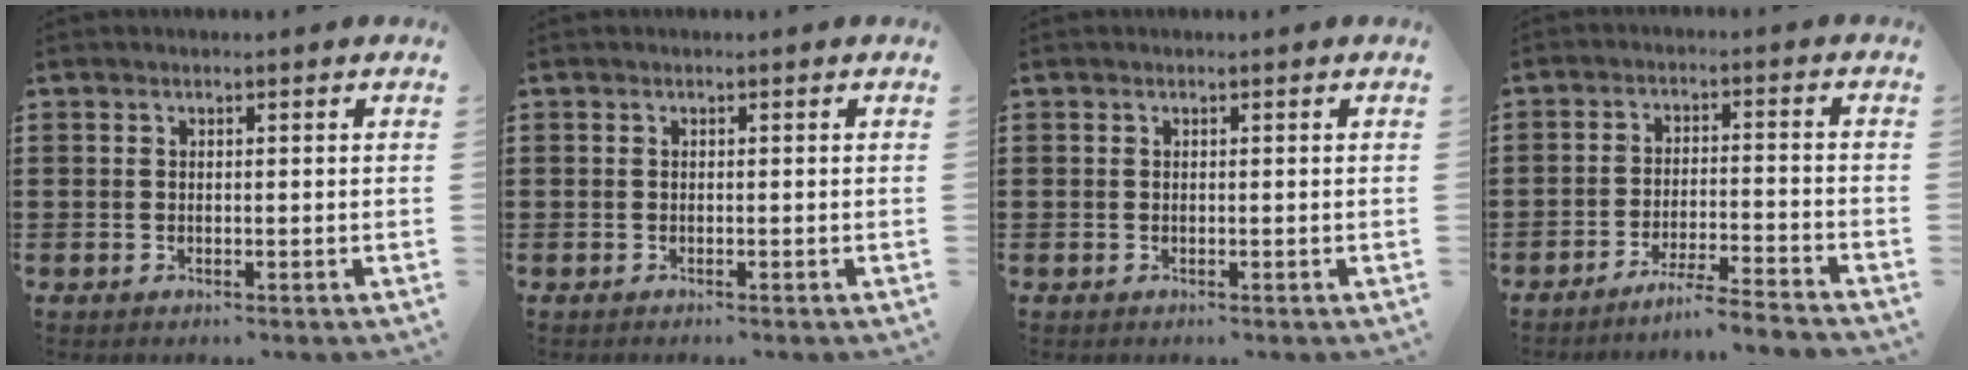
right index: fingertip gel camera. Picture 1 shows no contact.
{"total": 0.0}
{"total": 0.0}
{"total": 4.8, "force": [-4.4, -0.7, 1.7], "torque": [-0.035, -0.013, -0.088]}